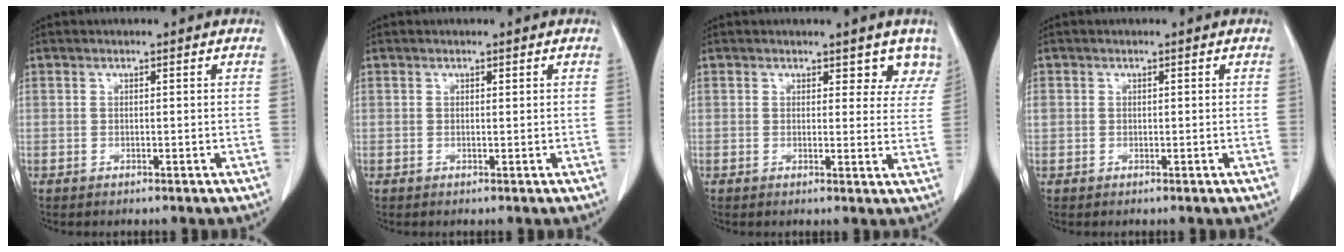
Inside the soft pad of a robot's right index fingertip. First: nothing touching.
{"total": 0.0}
{"total": 5.1, "force": [4.3, 2.4, 1.3], "torque": [0.013, -0.011, 0.034]}
{"total": 1.1, "force": [0.2, 1.0, 0.4], "torque": [-0.008, 0.014, 0.006]}